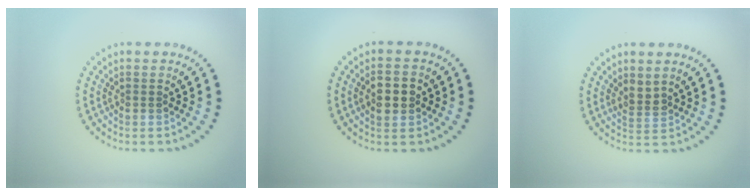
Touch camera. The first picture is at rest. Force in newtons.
{"total": 2.9, "press": 2.9, "slide": 0.2}
{"total": 1.8, "press": 1.4, "slide": 1.2}